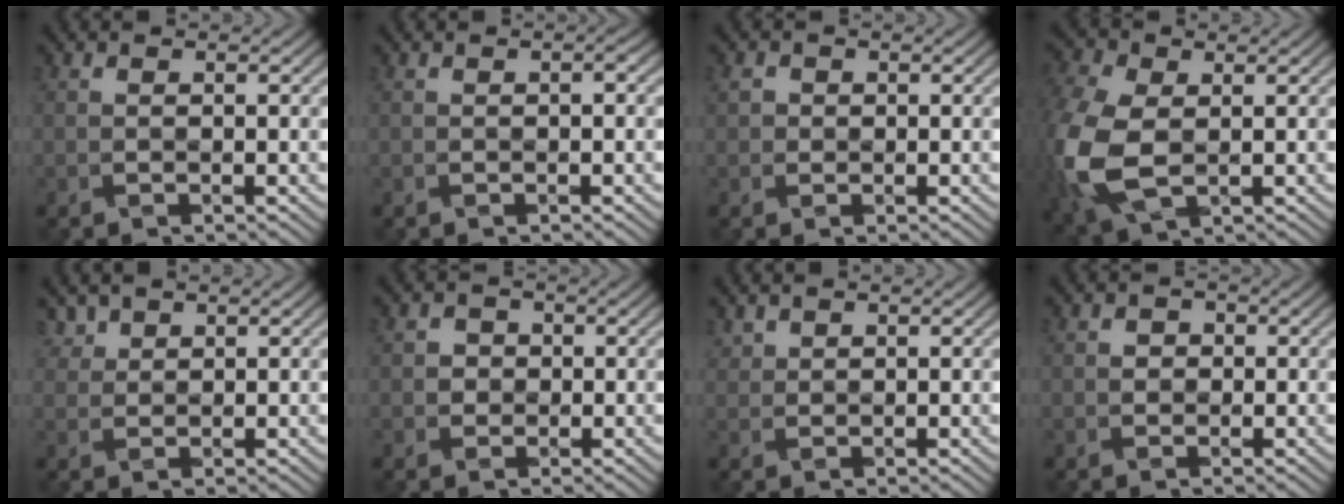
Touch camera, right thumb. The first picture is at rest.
{"total": 1.2, "force": [0.1, 0.3, 1.2], "torque": [-0.016, 0.005, -0.001]}
{"total": 1.1, "force": [0.2, 1.0, -0.2], "torque": [0.005, -0.002, 0.002]}
{"total": 11.4, "force": [-1.2, 7.7, 8.4], "torque": [-0.260, -0.018, -0.017]}
{"total": 2.2, "force": [1.9, 1.0, 0.4], "torque": [-0.012, 0.003, 0.045]}
{"total": 1.5, "force": [-0.3, 1.4, -0.3], "torque": [0.012, -0.004, -0.007]}
{"total": 1.2, "force": [1.1, 0.4, -0.1], "torque": [-0.001, 0.002, 0.030]}
{"total": 0.9, "force": [-0.1, 0.9, -0.1], "torque": [0.005, -0.003, -0.003]}